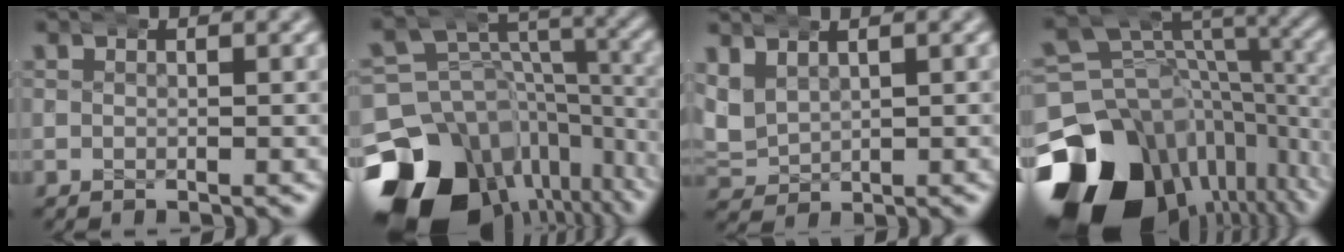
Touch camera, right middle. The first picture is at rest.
{"total": 20.3, "force": [-10.3, 13.8, 10.9], "torque": [-0.155, -0.076, -0.140]}
{"total": 3.5, "force": [0.8, 3.1, 1.3], "torque": [-0.053, -0.010, 0.022]}
{"total": 20.9, "force": [-8.8, 14.0, 12.7], "torque": [-0.160, -0.058, -0.124]}